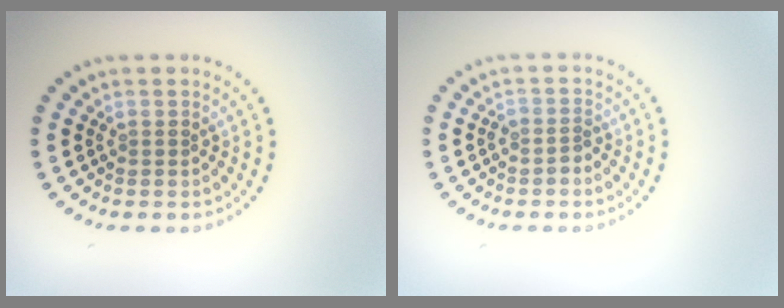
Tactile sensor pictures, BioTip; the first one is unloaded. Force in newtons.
{"total": 1.1, "press": 0.9, "slide": 0.7}